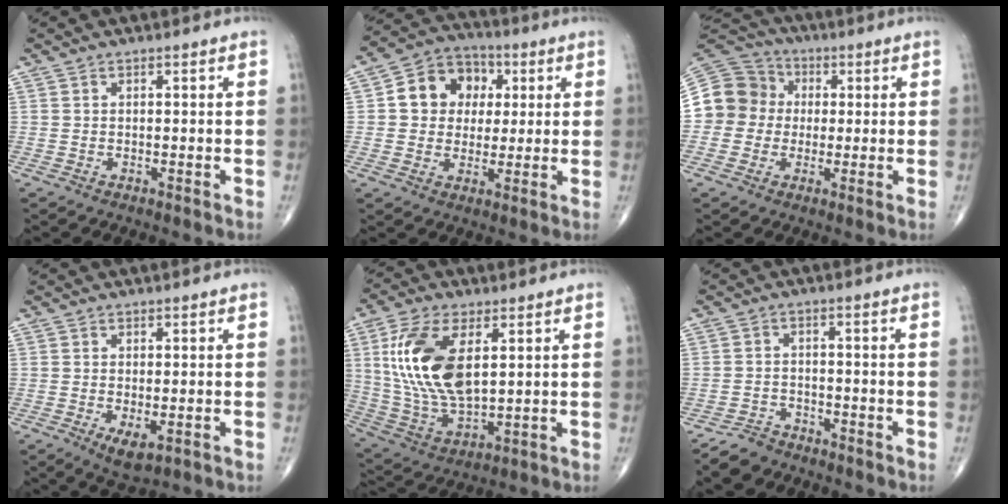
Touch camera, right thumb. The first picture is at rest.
{"total": 13.7, "force": [2.8, 11.8, 6.5], "torque": [-0.066, 0.013, 0.040]}
{"total": 12.1, "force": [0.4, 11.5, 3.6], "torque": [-0.052, 0.036, 0.003]}
{"total": 4.0, "force": [-1.2, 1.9, 3.3], "torque": [-0.057, -0.011, -0.013]}
{"total": 17.6, "force": [4.4, 8.7, 14.6], "torque": [-0.292, -0.016, 0.092]}
{"total": 4.2, "force": [-3.5, 2.2, 0.3], "torque": [-0.006, 0.013, -0.067]}